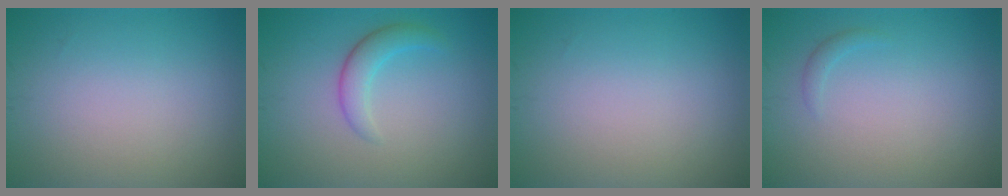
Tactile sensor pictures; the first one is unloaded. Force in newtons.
{"total": 2.4, "press": 2.4, "slide": 0.2}
{"total": 0.0}
{"total": 0.7, "press": 0.7, "slide": 0.1}